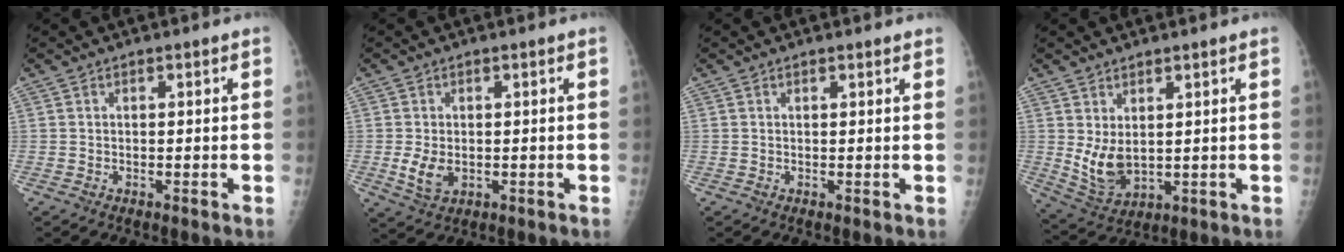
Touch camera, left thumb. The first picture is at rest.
{"total": 4.4, "force": [-0.3, 2.9, 3.3], "torque": [-0.061, -0.009, 0.003]}
{"total": 1.4, "force": [1.2, 0.3, 0.7], "torque": [-0.004, 0.001, 0.016]}
{"total": 7.3, "force": [2.1, 4.1, 5.7], "torque": [-0.098, -0.027, 0.056]}